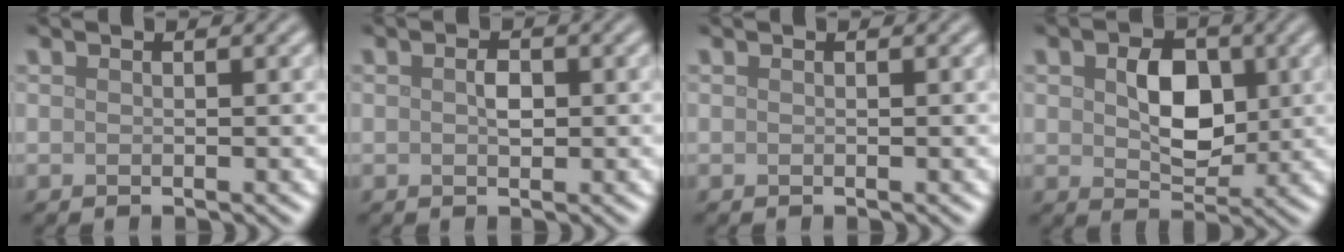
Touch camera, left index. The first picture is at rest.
{"total": 1.3, "force": [0.1, 0.7, 1.1], "torque": [-0.020, 0.002, 0.000]}
{"total": 0.0}
{"total": 4.9, "force": [0.6, 3.3, 3.6], "torque": [-0.070, -0.002, 0.011]}